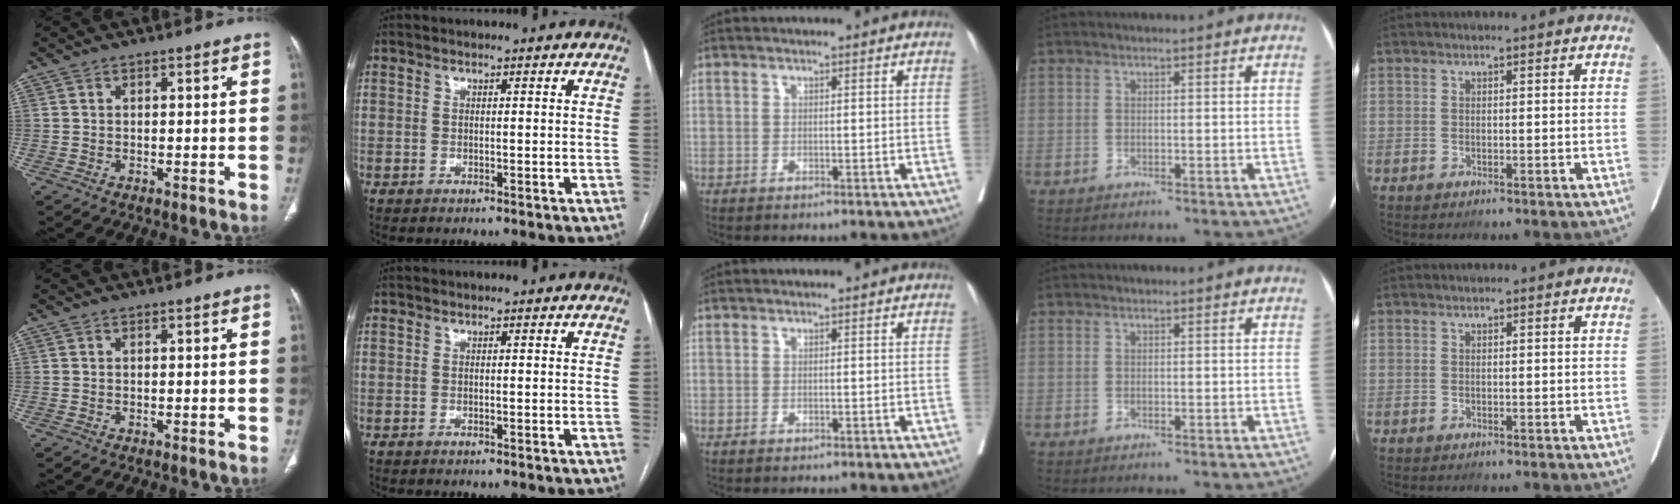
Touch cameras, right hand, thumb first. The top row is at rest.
{}